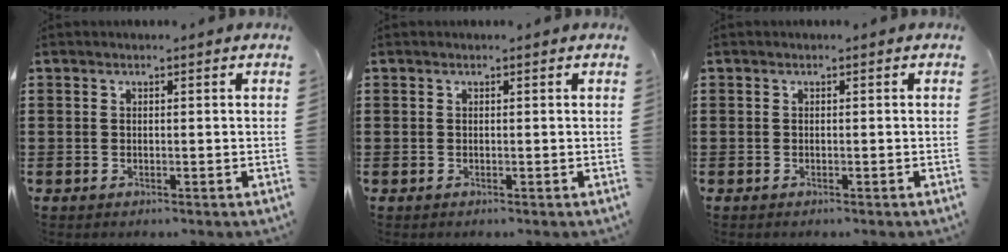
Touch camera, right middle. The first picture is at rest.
{"total": 0.0}
{"total": 0.0}